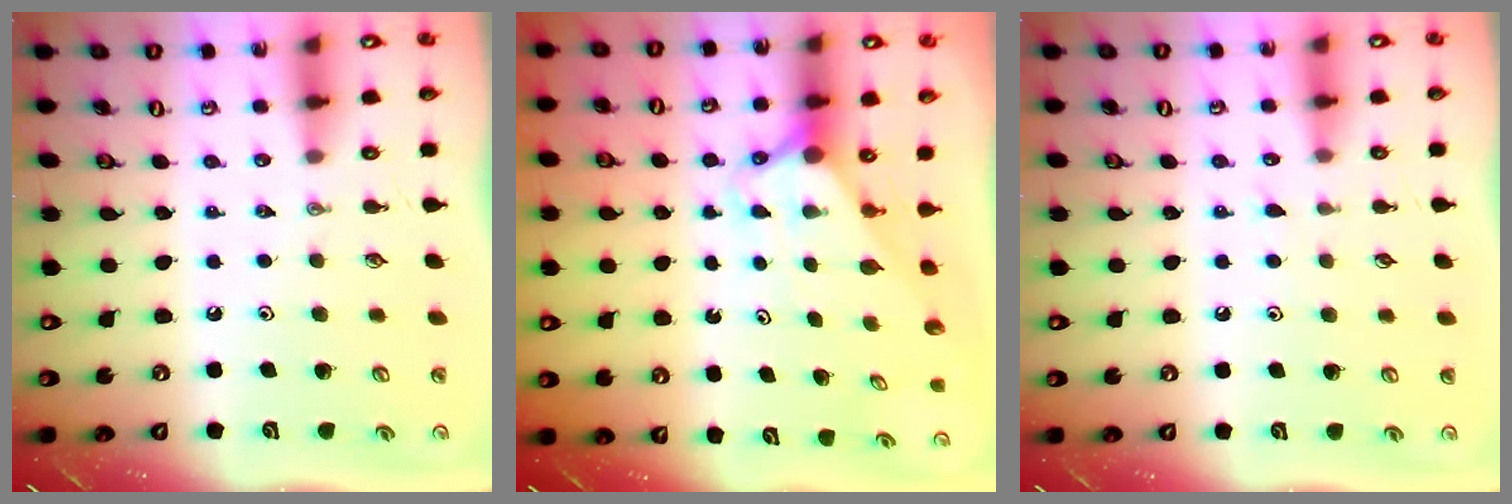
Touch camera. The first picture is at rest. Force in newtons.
{"total": 2.8, "press": 2.8, "slide": 0.0}
{"total": 5.9, "press": 5.8, "slide": 0.5}